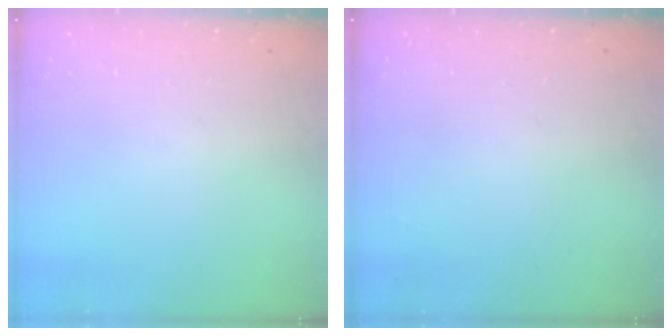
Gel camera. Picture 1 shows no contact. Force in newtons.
{"total": 0.0}